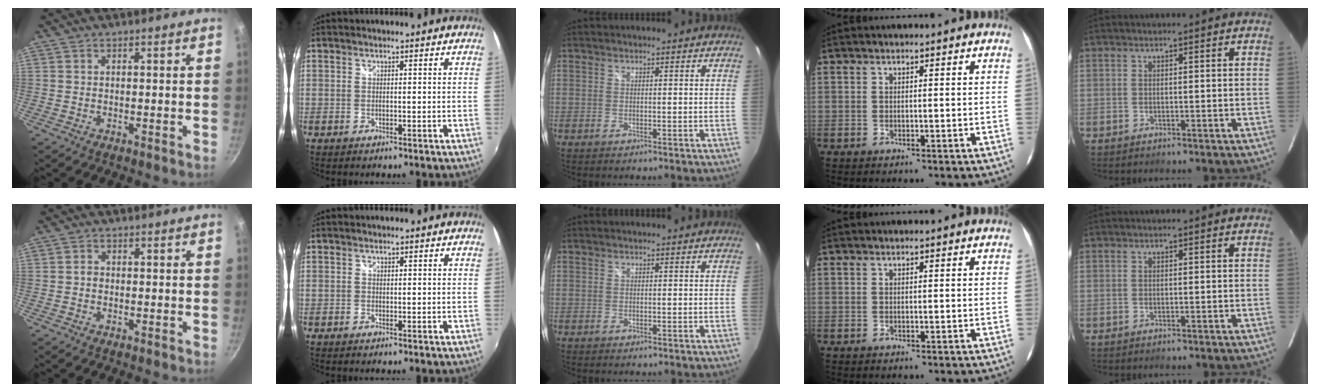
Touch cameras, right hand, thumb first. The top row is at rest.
{"thumb": {"total": 1.2, "force": [-0.4, 0.9, 0.6], "torque": [-0.009, 0.007, -0.007]}}